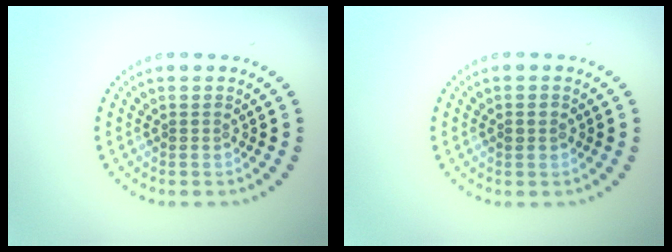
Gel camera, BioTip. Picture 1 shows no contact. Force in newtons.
{"total": 1.0, "press": 1.0, "slide": 0.2}